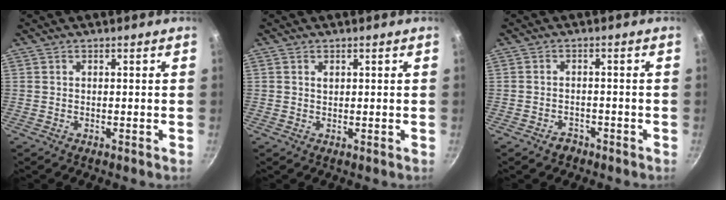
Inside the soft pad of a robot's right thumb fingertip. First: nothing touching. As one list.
[{"total": 0.8, "force": [0.3, 0.6, 0.4], "torque": [-0.006, 0.001, 0.006]}, {"total": 2.4, "force": [-1.7, 1.6, 0.5], "torque": [0.004, 0.025, -0.021]}]